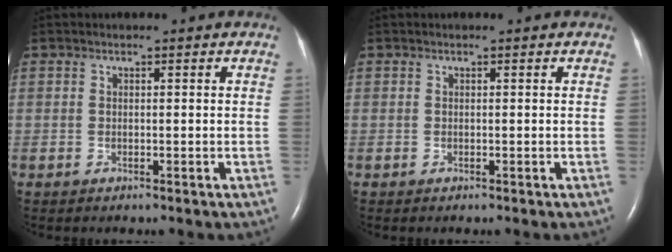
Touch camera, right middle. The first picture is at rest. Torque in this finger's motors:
{"motor_torque": [0.03, -0.01, 0.00, 0.00]}